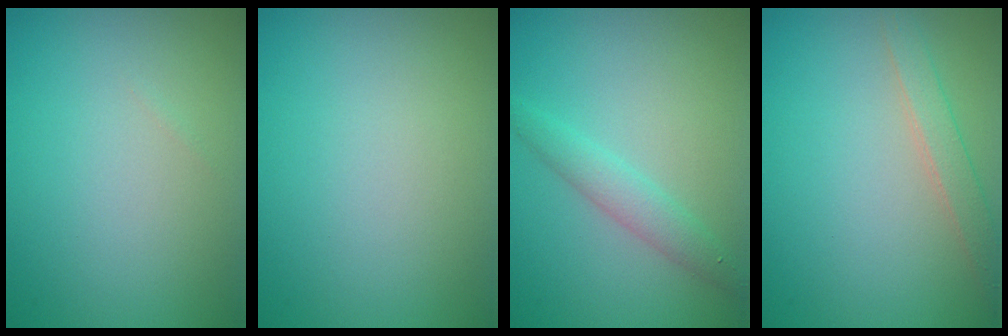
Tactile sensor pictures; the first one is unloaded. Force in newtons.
{"total": 0.0}
{"total": 2.2, "press": 2.2, "slide": 0.1}
{"total": 1.9, "press": 1.9, "slide": 0.1}